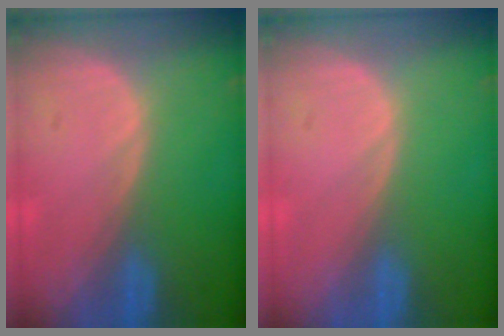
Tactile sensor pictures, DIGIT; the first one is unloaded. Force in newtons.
{"total": 0.0}